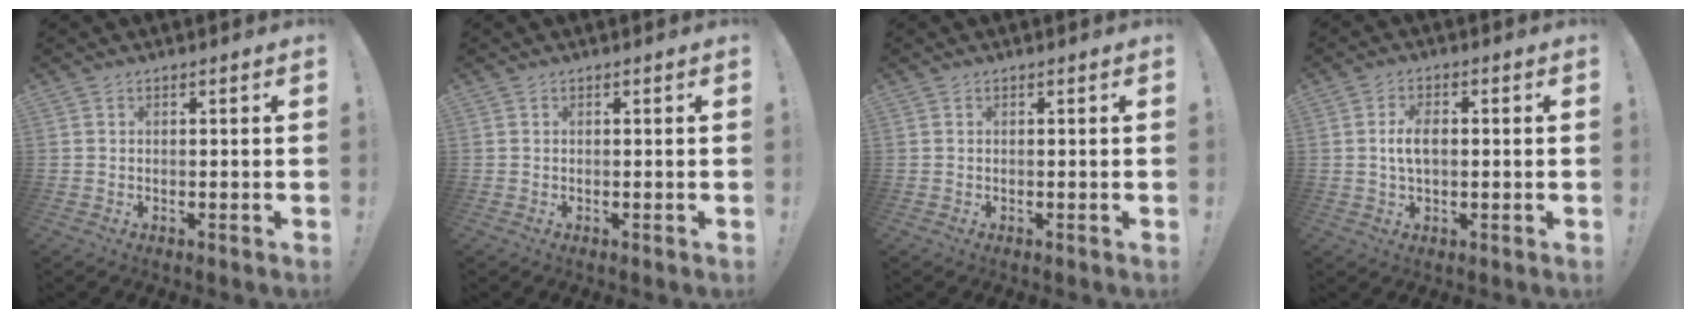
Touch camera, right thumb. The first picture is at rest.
{"total": 0.0}
{"total": 0.0}
{"total": 5.1, "force": [0.2, 2.8, 4.3], "torque": [-0.076, 0.004, 0.003]}